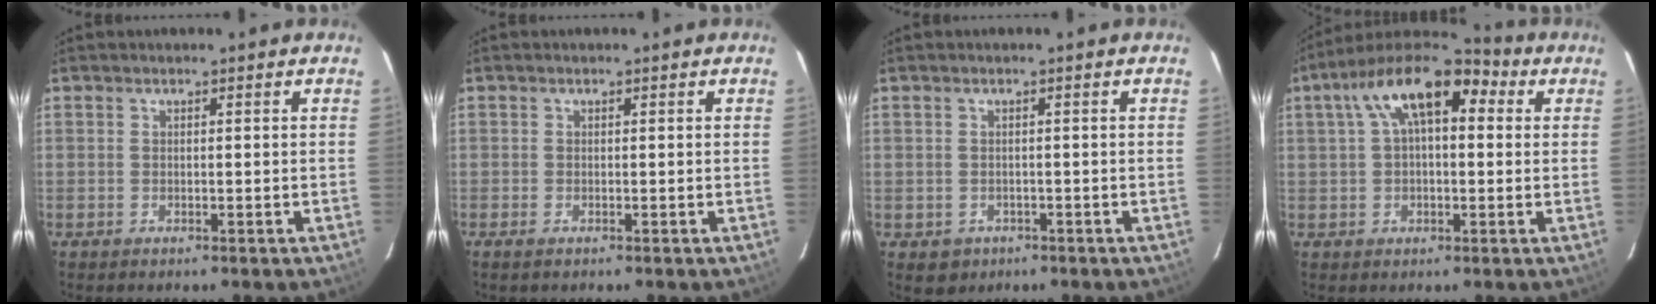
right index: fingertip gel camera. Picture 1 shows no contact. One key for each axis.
{"total": 0.6, "fx": -0.3, "fy": 0.3, "fz": 0.4, "tx": -0.010, "ty": -0.002, "tz": -0.007}
{"total": 2.9, "fx": -0.9, "fy": 2.7, "fz": 0.7, "tx": -0.014, "ty": -0.003, "tz": -0.006}
{"total": 14.2, "fx": 4.7, "fy": 6.8, "fz": 11.6, "tx": -0.206, "ty": 0.043, "tz": 0.067}